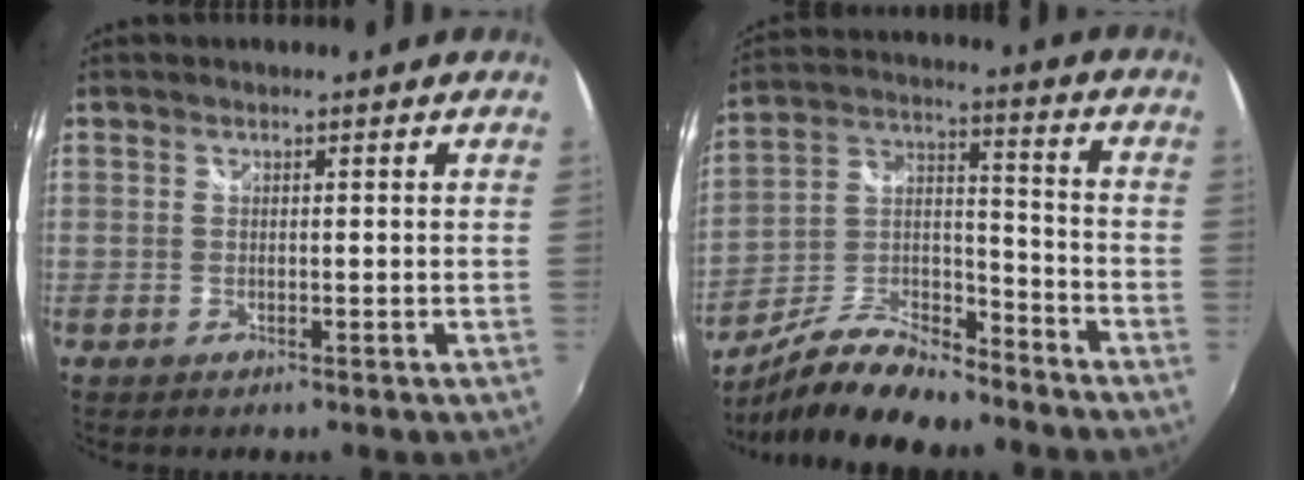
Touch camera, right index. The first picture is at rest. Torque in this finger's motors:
{"motor_torque": [0.03, -0.31, 0.13, 0.04]}